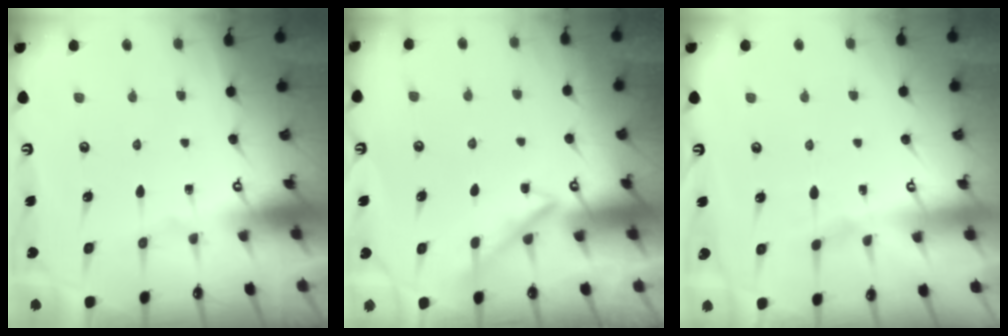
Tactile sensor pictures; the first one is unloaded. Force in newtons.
{"total": 3.8, "press": 3.8, "slide": 0.5}
{"total": 2.5, "press": 2.4, "slide": 0.5}